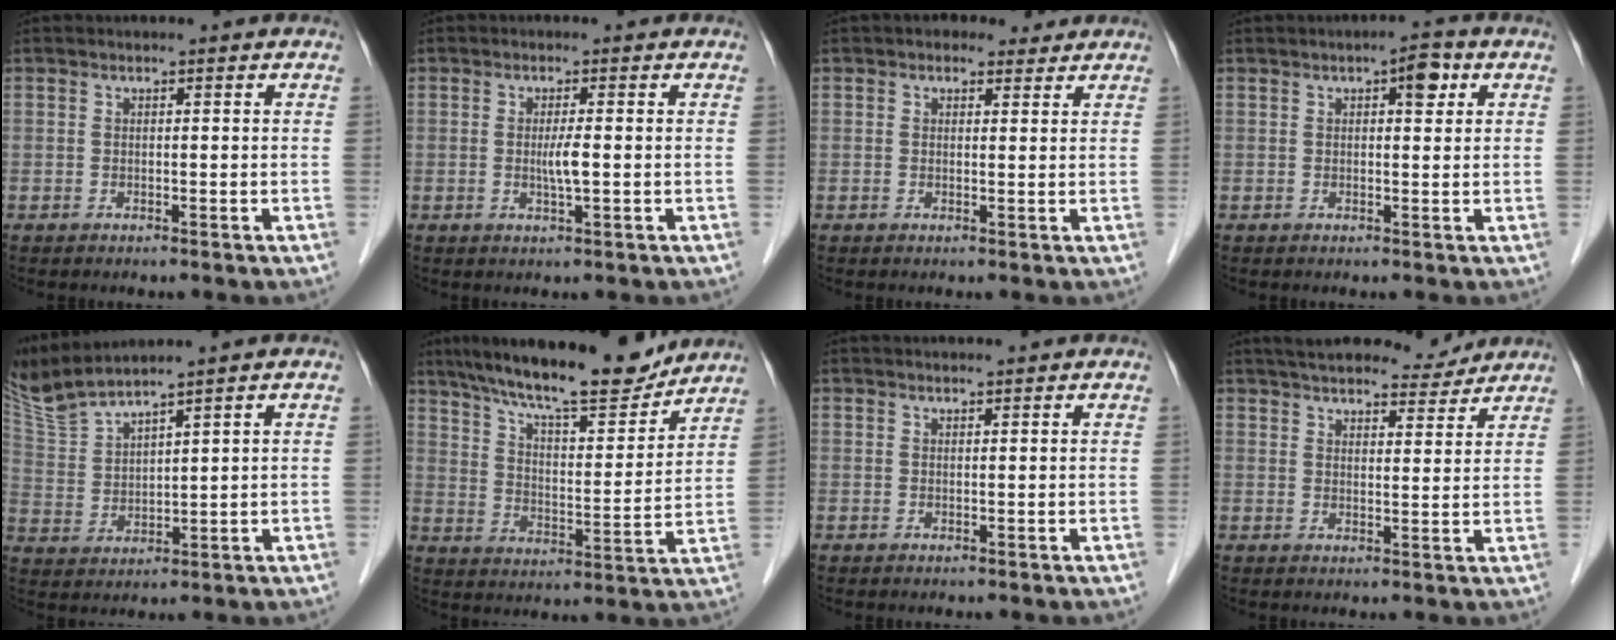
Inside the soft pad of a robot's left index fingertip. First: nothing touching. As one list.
[{"total": 2.5, "force": [-0.2, 0.0, 2.5], "torque": [-0.050, -0.004, -0.002]}, {"total": 3.1, "force": [2.3, 1.8, 1.0], "torque": [-0.012, 0.016, 0.031]}, {"total": 3.4, "force": [1.4, 1.2, 2.8], "torque": [-0.037, 0.010, 0.015]}, {"total": 8.0, "force": [7.3, -1.0, 3.2], "torque": [-0.086, 0.005, 0.159]}, {"total": 17.2, "force": [14.9, 2.7, 8.2], "torque": [-0.137, 0.004, 0.236]}, {"total": 2.8, "force": [2.6, 0.2, 0.9], "torque": [-0.009, 0.020, 0.036]}, {"total": 12.2, "force": [11.4, 2.2, 3.9], "torque": [-0.051, 0.010, 0.157]}]